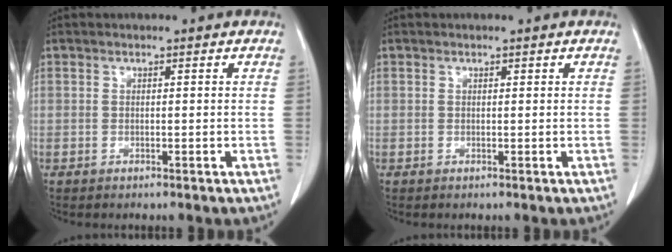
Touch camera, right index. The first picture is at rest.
{"total": 0.0}